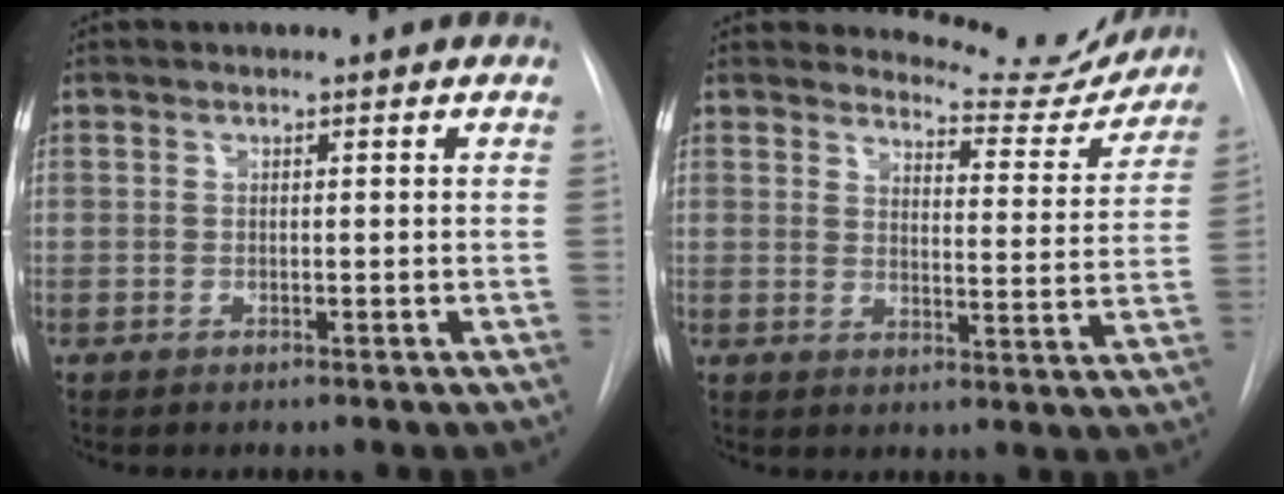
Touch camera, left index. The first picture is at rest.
{"total": 10.6, "force": [10.4, 2.0, 0.0], "torque": [0.011, -0.048, 0.115]}